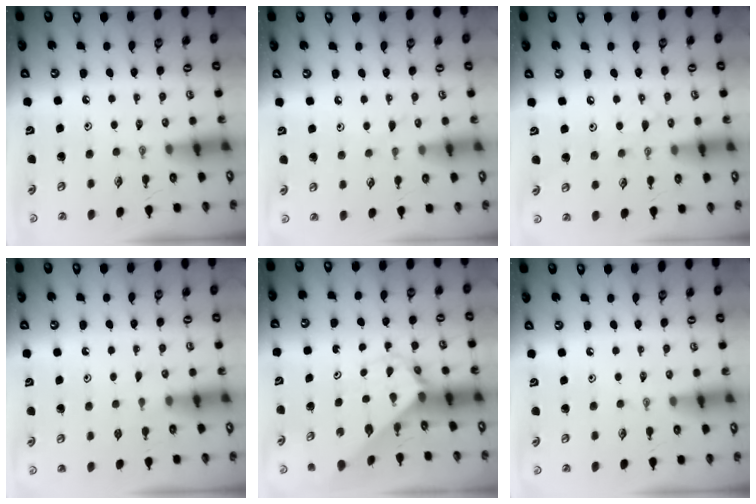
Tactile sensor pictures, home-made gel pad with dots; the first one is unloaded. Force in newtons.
{"total": 4.1, "press": 4.1, "slide": 0.6}
{"total": 7.8, "press": 7.7, "slide": 0.6}
{"total": 1.7, "press": 1.6, "slide": 0.2}
{"total": 2.7, "press": 2.7, "slide": 0.2}
{"total": 0.0}